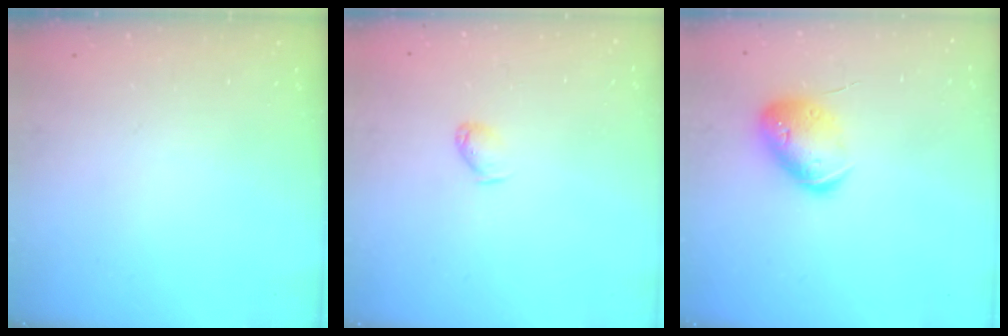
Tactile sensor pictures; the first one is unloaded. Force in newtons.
{"total": 4.0, "press": 3.9, "slide": 0.7}
{"total": 14.4, "press": 14.2, "slide": 2.0}